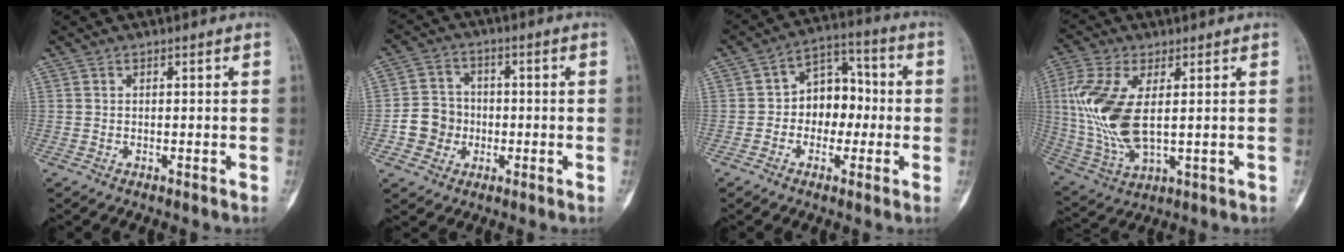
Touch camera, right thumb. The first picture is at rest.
{"total": 7.5, "force": [-1.7, 7.0, 2.2], "torque": [-0.011, 0.020, -0.033]}
{"total": 9.8, "force": [-1.0, 7.4, 6.3], "torque": [-0.048, 0.040, -0.029]}
{"total": 15.2, "force": [1.7, 7.3, 13.2], "torque": [-0.297, -0.009, 0.044]}